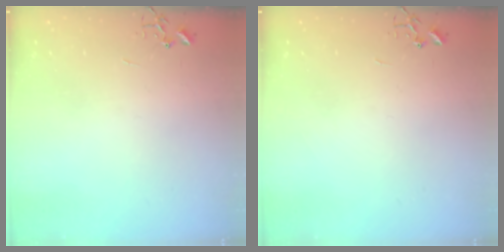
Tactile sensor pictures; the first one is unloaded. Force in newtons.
{"total": 0.0}